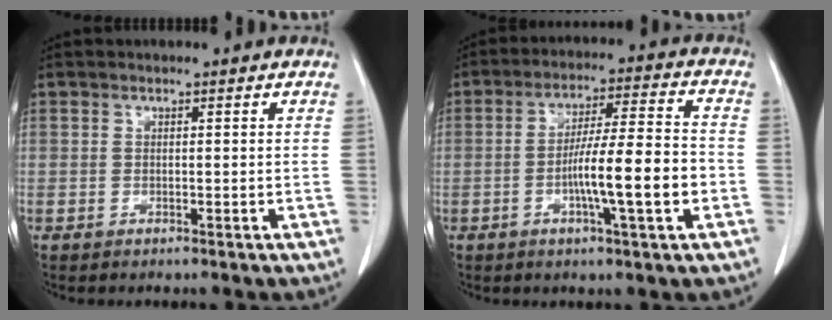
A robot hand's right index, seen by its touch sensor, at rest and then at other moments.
{"total": 11.9, "force": [-3.1, 0.8, 11.4], "torque": [-0.190, 0.007, -0.052]}